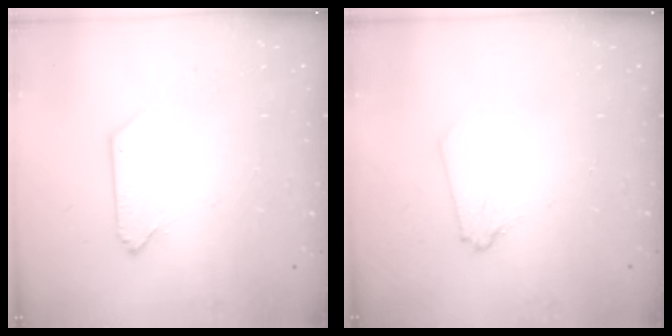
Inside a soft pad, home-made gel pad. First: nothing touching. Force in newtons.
{"total": 1.6, "press": 1.6, "slide": 0.3}